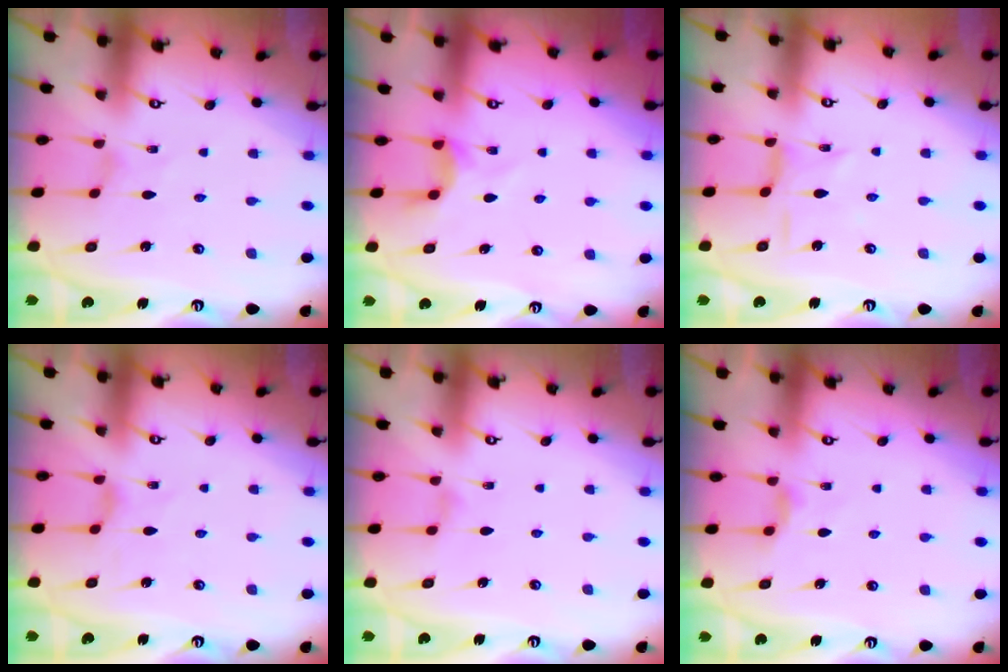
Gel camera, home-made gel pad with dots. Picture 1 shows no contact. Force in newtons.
{"total": 3.5, "press": 3.4, "slide": 0.5}
{"total": 2.3, "press": 2.3, "slide": 0.2}
{"total": 2.3, "press": 2.3, "slide": 0.4}
{"total": 3.2, "press": 3.1, "slide": 0.5}
{"total": 4.6, "press": 4.5, "slide": 0.6}